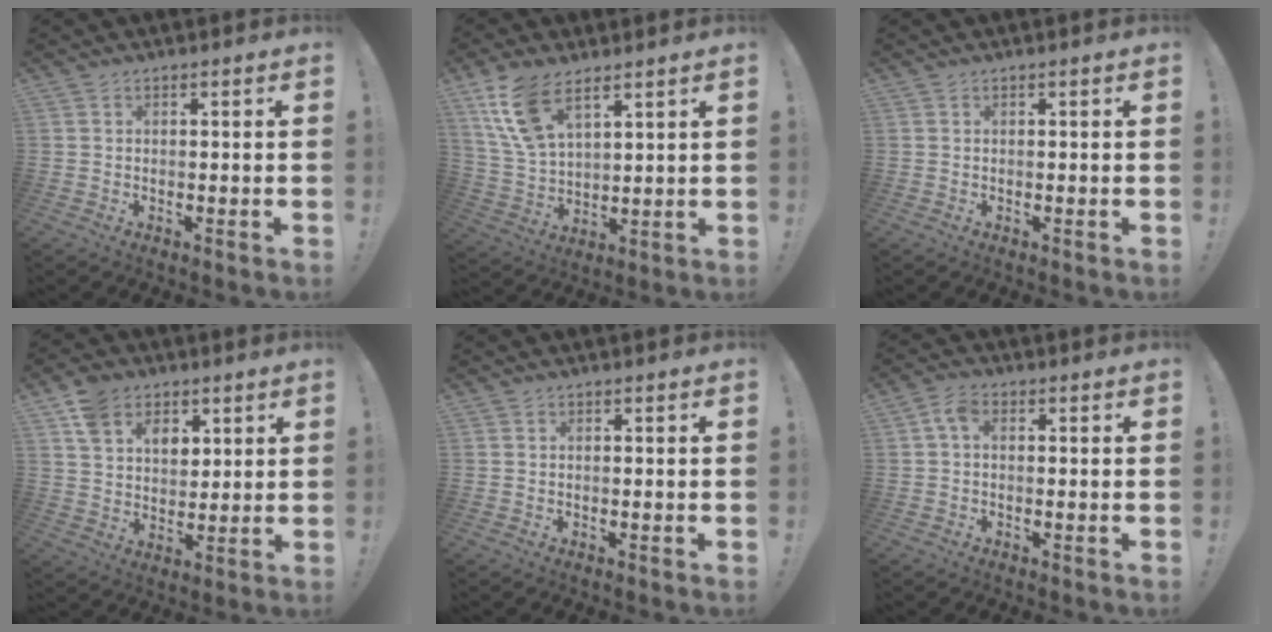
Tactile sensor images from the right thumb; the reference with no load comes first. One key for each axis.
{"total": 12.8, "fx": 8.1, "fy": 5.9, "fz": 7.9, "tx": -0.164, "ty": -0.025, "tz": 0.155}
{"total": 0.0}
{"total": 11.1, "fx": 6.1, "fy": 7.8, "fz": 4.9, "tx": -0.086, "ty": -0.022, "tz": 0.119}
{"total": 0.0}
{"total": 3.9, "fx": 0.4, "fy": 2.3, "fz": 3.1, "tx": -0.069, "ty": 0.008, "tz": 0.008}